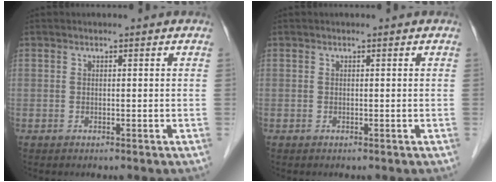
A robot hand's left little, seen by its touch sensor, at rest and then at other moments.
{"total": 0.0}